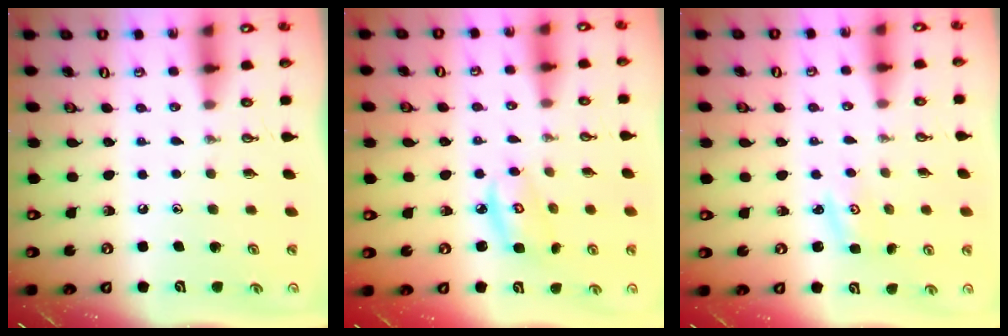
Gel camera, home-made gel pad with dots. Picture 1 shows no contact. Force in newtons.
{"total": 5.5, "press": 5.5, "slide": 0.3}
{"total": 2.5, "press": 2.5, "slide": 0.4}